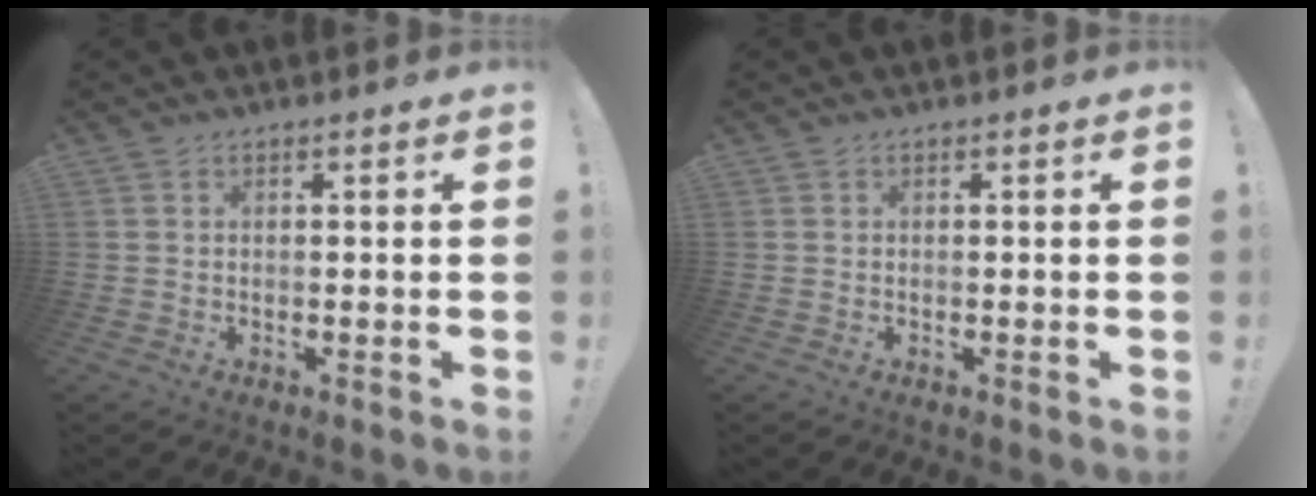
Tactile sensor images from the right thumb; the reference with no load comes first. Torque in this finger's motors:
{"motor_torque": [0.11, 0.09, 0.24, -0.15, -0.03]}